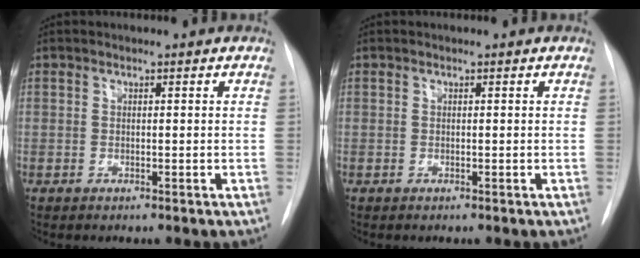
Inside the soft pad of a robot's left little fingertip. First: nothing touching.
{"total": 0.0}